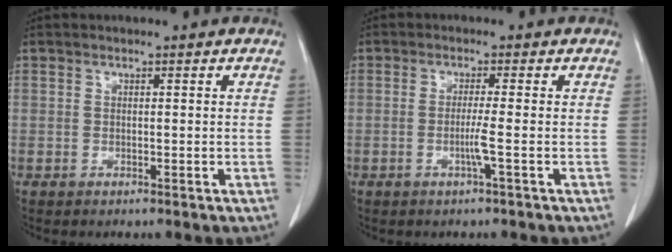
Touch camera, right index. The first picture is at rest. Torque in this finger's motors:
{"motor_torque": [0.03, 0.14, -0.03, 0.03]}